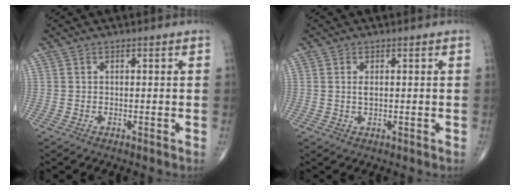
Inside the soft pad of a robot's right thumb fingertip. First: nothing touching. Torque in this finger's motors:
{"motor_torque": [-0.32, 0.14, 0.15, 0.15, -0.01]}